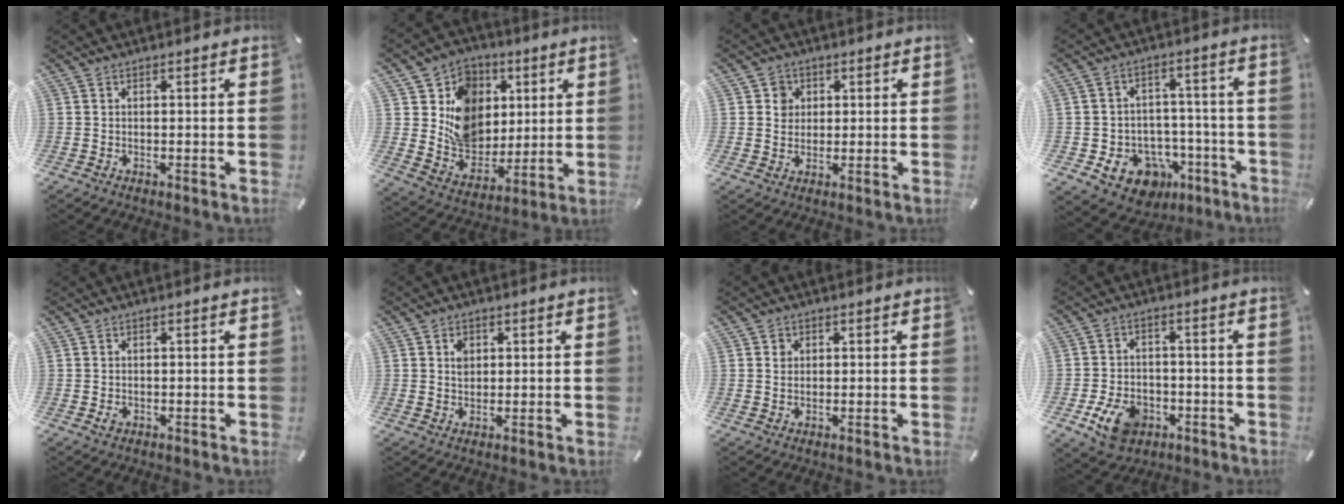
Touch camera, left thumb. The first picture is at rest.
{"total": 14.6, "force": [2.7, 13.6, 4.8], "torque": [-0.069, -0.014, 0.062]}
{"total": 4.2, "force": [0.9, 4.1, 0.8], "torque": [-0.002, 0.001, 0.011]}
{"total": 10.9, "force": [-5.1, 8.8, 3.8], "torque": [-0.049, 0.031, -0.078]}
{"total": 0.9, "force": [-0.2, 0.7, 0.6], "torque": [-0.011, 0.001, -0.005]}
{"total": 2.8, "force": [0.8, 2.4, 1.1], "torque": [-0.010, -0.001, 0.011]}
{"total": 1.9, "force": [0.4, 1.8, 0.3], "torque": [-0.001, 0.001, 0.004]}
{"total": 9.4, "force": [-3.9, 6.9, 5.0], "torque": [-0.108, 0.015, -0.072]}